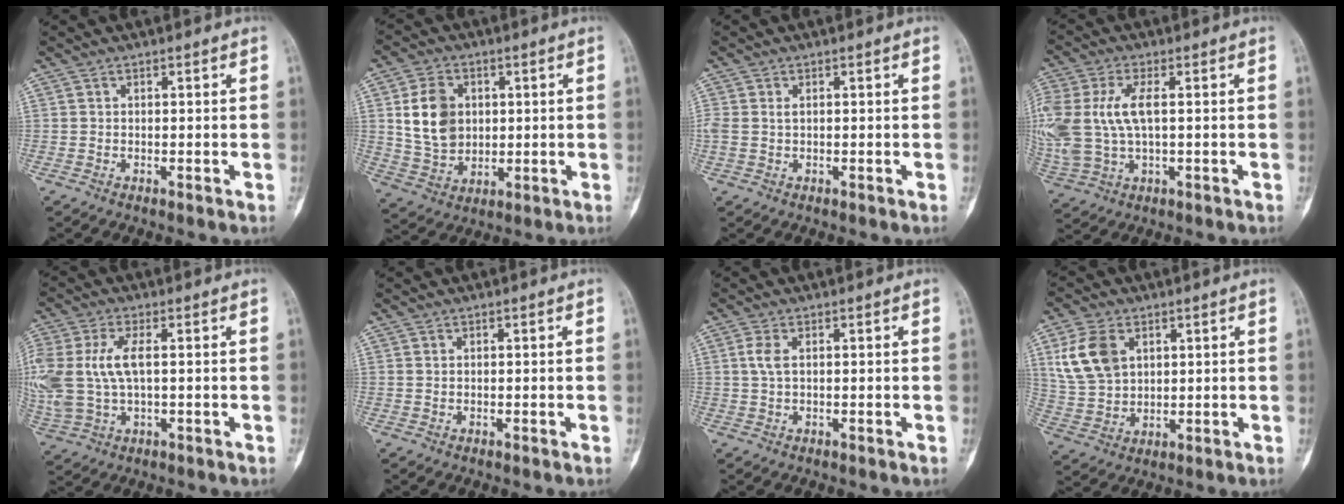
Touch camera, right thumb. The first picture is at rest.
{"total": 11.1, "force": [2.2, 8.5, 6.8], "torque": [-0.103, -0.008, 0.050]}
{"total": 2.1, "force": [0.3, 1.3, 1.6], "torque": [-0.052, 0.009, 0.011]}
{"total": 15.4, "force": [1.5, 8.4, 12.8], "torque": [-0.323, 0.004, 0.038]}
{"total": 13.7, "force": [1.3, 7.4, 11.5], "torque": [-0.289, 0.007, 0.033]}
{"total": 0.6, "force": [0.2, 0.4, 0.4], "torque": [-0.010, 0.003, 0.005]}
{"total": 2.8, "force": [0.6, 1.3, 2.4], "torque": [-0.065, 0.008, 0.015]}
{"total": 10.6, "force": [3.9, 7.3, 6.7], "torque": [-0.124, -0.008, 0.085]}